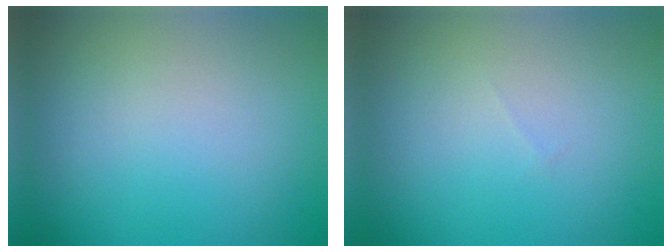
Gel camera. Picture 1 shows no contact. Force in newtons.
{"total": 0.0}